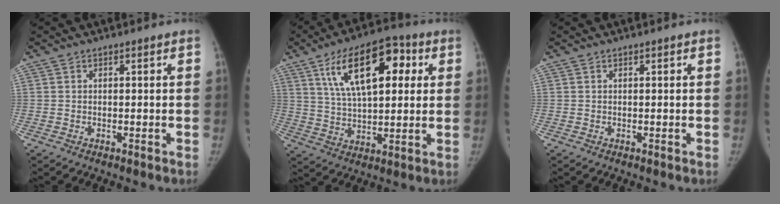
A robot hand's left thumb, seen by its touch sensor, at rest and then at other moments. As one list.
[{"total": 17.2, "force": [6.3, 8.2, 13.8], "torque": [-0.193, 0.002, 0.106]}, {"total": 0.0}]